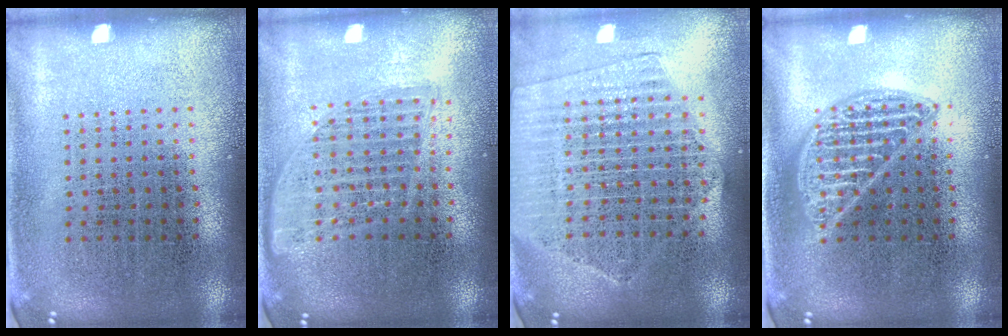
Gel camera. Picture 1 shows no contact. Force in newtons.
{"total": 1.6, "press": 1.4, "slide": 0.7}
{"total": 2.2, "press": 2.0, "slide": 1.0}
{"total": 2.3, "press": 2.3, "slide": 0.3}